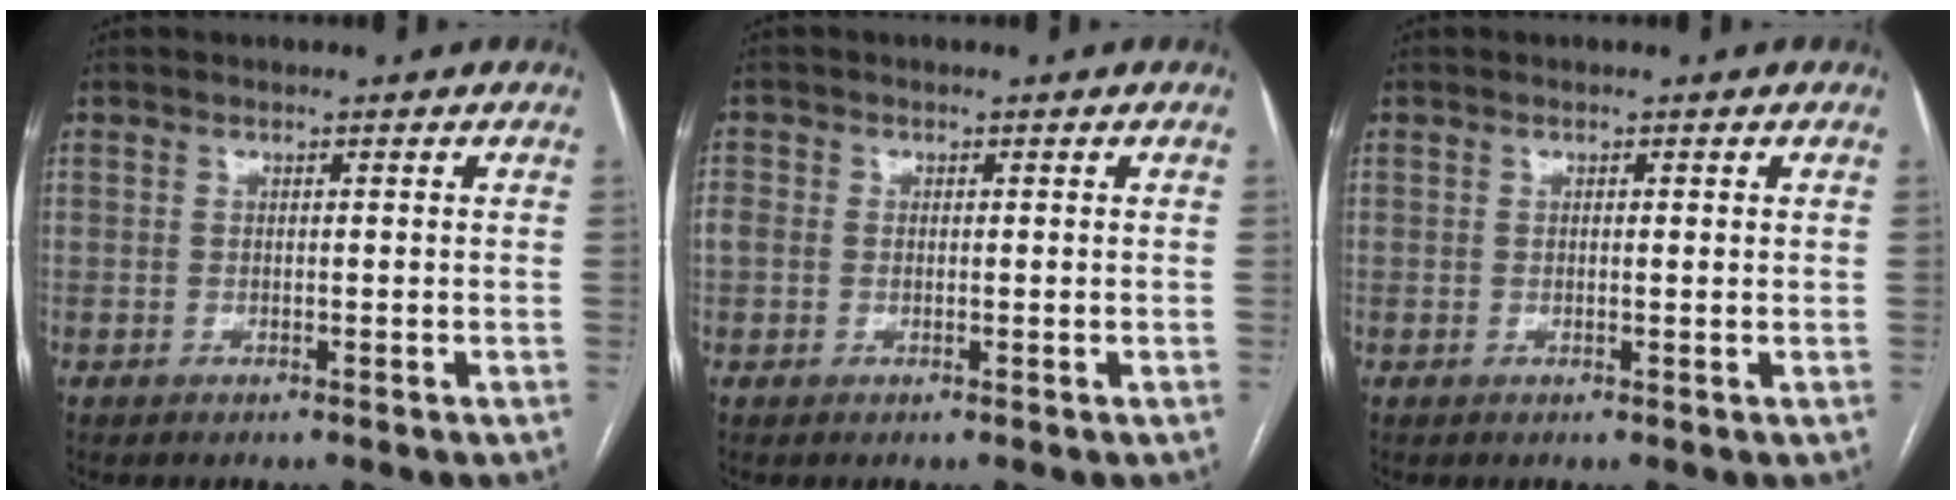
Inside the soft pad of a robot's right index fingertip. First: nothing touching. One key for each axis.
{"total": 2.2, "fx": 0.0, "fy": 1.9, "fz": 1.1, "tx": -0.029, "ty": 0.015, "tz": 0.002}
{"total": 0.5, "fx": 0.2, "fy": 0.2, "fz": 0.5, "tx": -0.011, "ty": 0.000, "tz": 0.002}